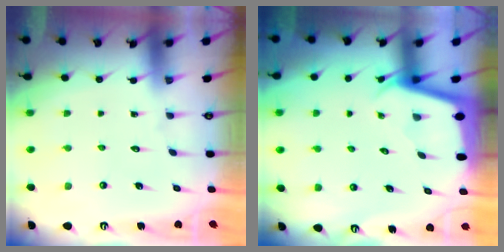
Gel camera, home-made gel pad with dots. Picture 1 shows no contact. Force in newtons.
{"total": 2.3, "press": 2.3, "slide": 0.1}